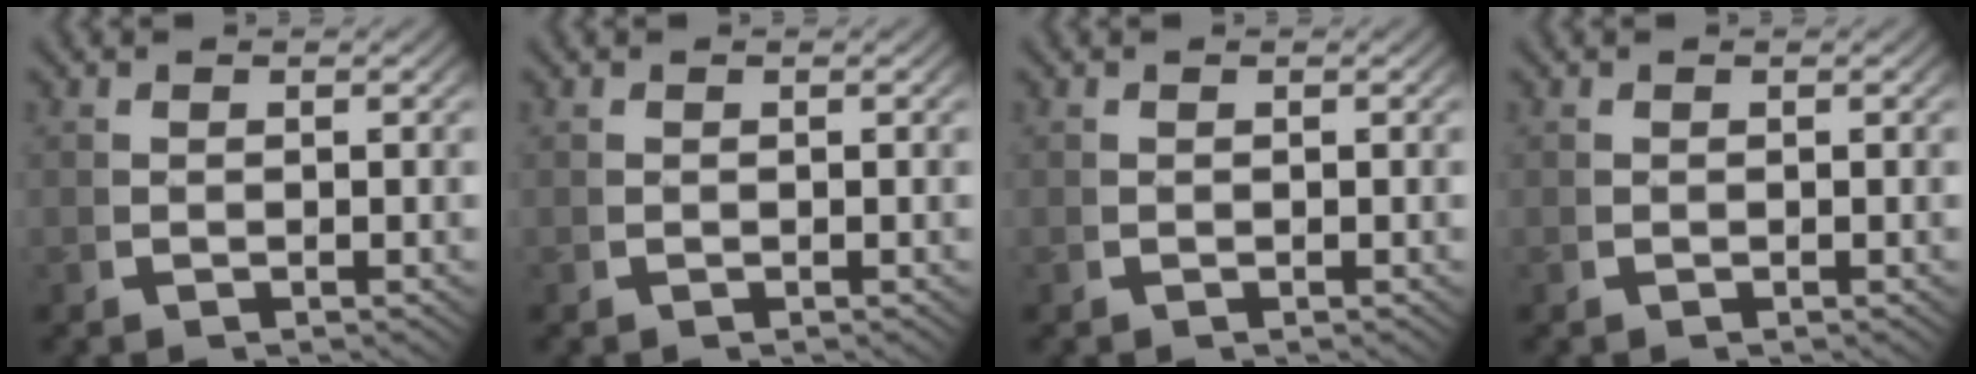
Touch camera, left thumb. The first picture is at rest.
{"total": 0.0}
{"total": 0.0}
{"total": 0.0}